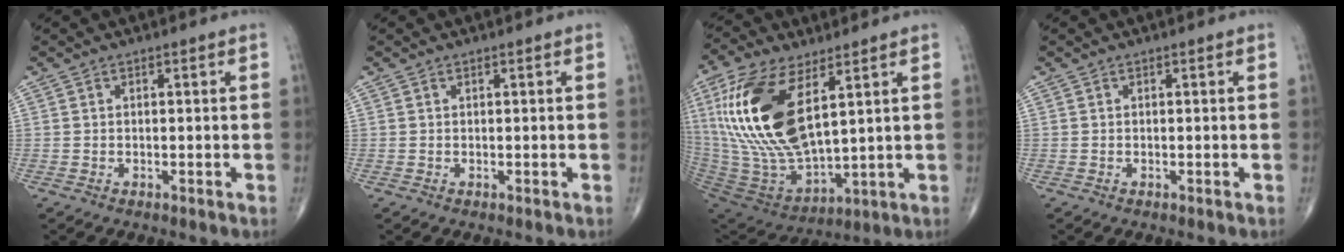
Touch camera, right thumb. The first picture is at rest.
{"total": 0.0}
{"total": 24.1, "force": [7.6, 11.1, 20.0], "torque": [-0.421, -0.030, 0.153]}
{"total": 0.0}